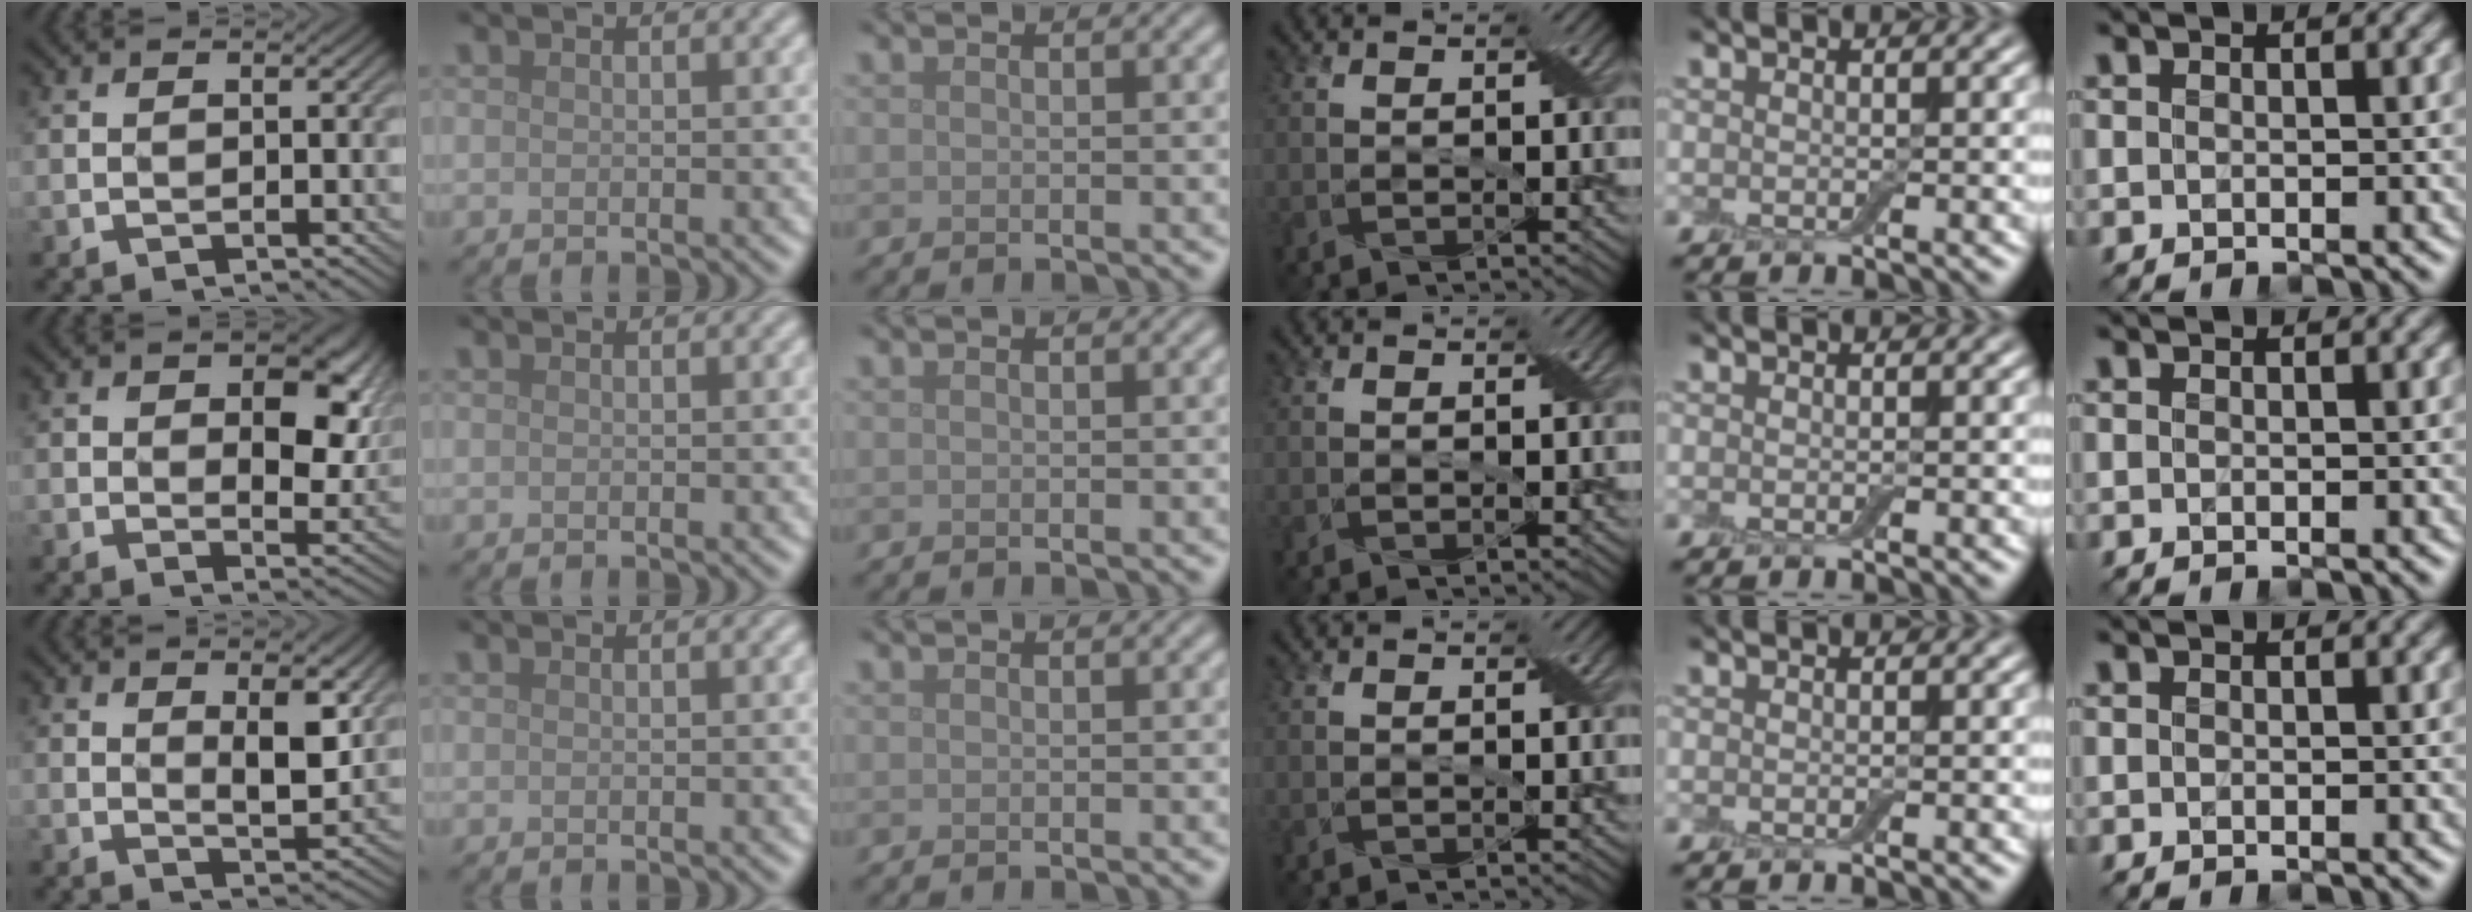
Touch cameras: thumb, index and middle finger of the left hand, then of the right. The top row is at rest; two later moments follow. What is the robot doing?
{"motion": "peel", "object": "adhesive wrap"}